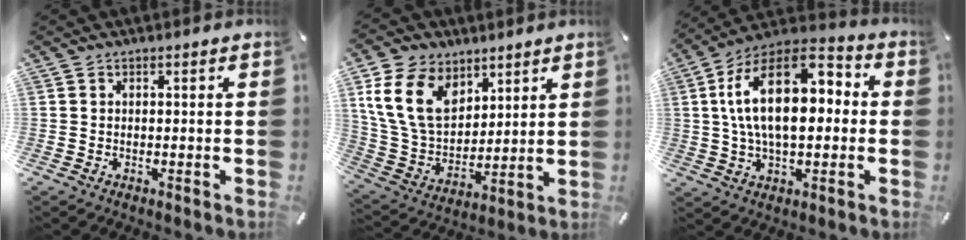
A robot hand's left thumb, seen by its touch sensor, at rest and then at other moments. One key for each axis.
{"total": 16.4, "fx": 7.5, "fy": 11.9, "fz": 8.4, "tx": -0.193, "ty": -0.023, "tz": 0.144}
{"total": 19.0, "fx": 2.7, "fy": 11.3, "fz": 15.1, "tx": -0.296, "ty": -0.003, "tz": 0.038}